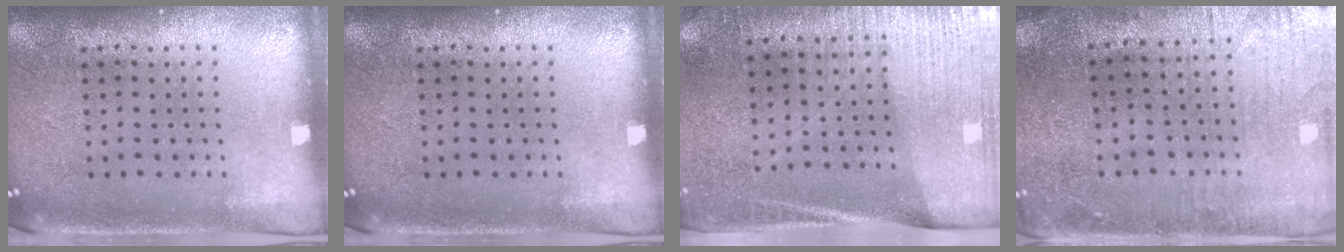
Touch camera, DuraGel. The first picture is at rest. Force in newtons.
{"total": 0.0}
{"total": 2.8, "press": 2.5, "slide": 1.3}
{"total": 0.6, "press": 0.4, "slide": 0.4}